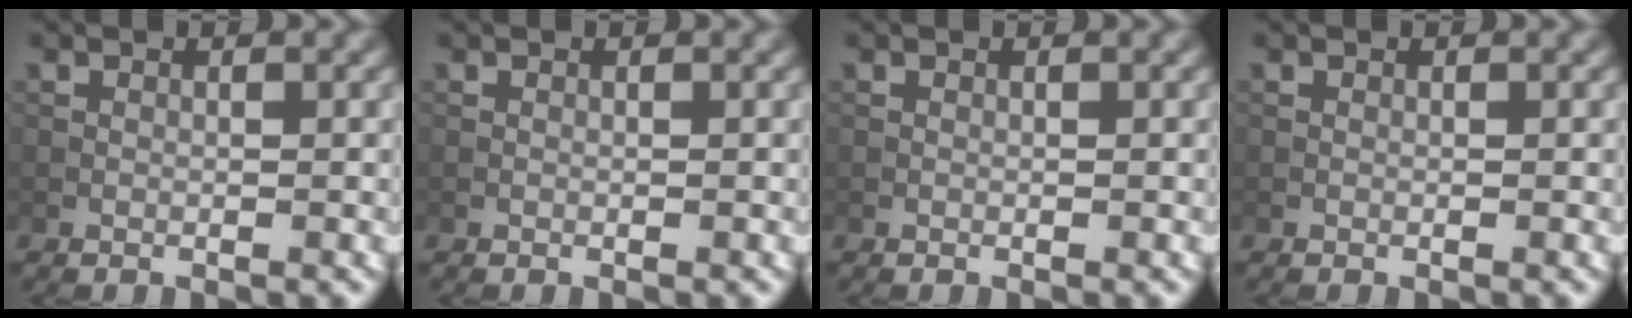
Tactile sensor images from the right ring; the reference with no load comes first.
{"total": 0.0}
{"total": 0.0}
{"total": 0.0}